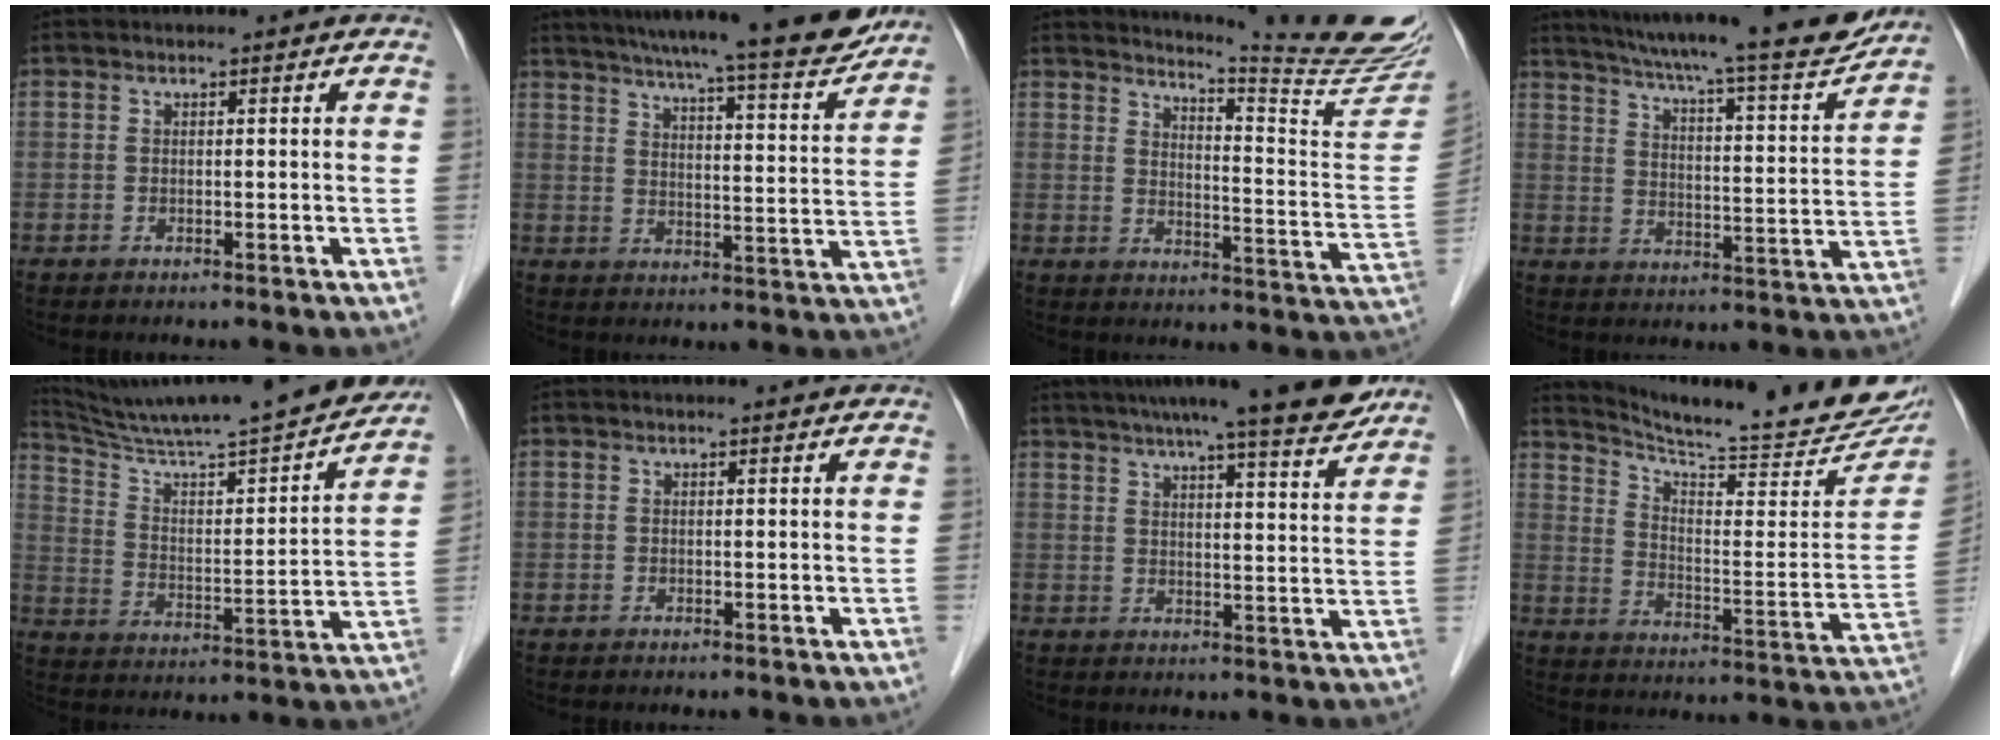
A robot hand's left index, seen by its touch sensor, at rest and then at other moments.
{"total": 19.4, "force": [17.3, 0.6, 8.8], "torque": [-0.131, -0.027, 0.231]}
{"total": 17.7, "force": [16.8, -2.2, 5.2], "torque": [-0.087, -0.130, 0.201]}
{"total": 21.8, "force": [19.2, 1.3, 10.1], "torque": [-0.164, -0.029, 0.260]}
{"total": 23.7, "force": [21.5, 0.3, 9.9], "torque": [-0.163, -0.036, 0.319]}
{"total": 0.7, "force": [0.6, 0.0, 0.2], "torque": [-0.009, 0.000, 0.009]}
{"total": 15.0, "force": [13.1, 0.6, 7.2], "torque": [-0.104, -0.003, 0.170]}
{"total": 23.2, "force": [21.2, 1.1, 9.4], "torque": [-0.148, -0.083, 0.281]}